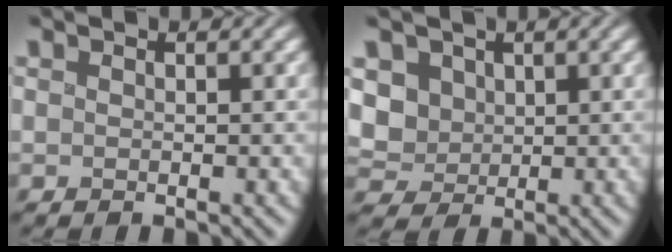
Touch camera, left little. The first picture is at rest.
{"total": 4.4, "force": [0.5, 3.8, 2.1], "torque": [-0.058, 0.005, 0.001]}